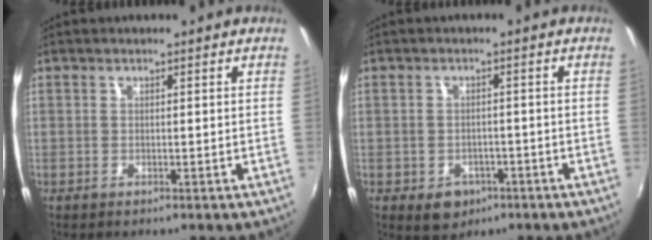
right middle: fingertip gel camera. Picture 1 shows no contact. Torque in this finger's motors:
{"motor_torque": [0.41, -0.34, 0.02, 0.01]}